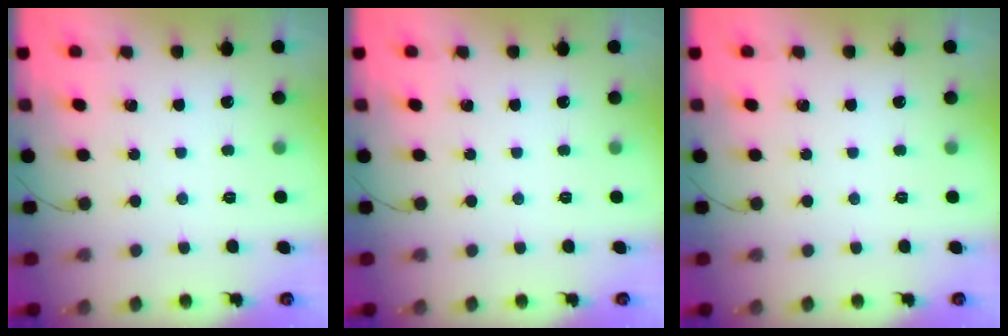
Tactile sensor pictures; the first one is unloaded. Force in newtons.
{"total": 0.0}
{"total": 0.0}